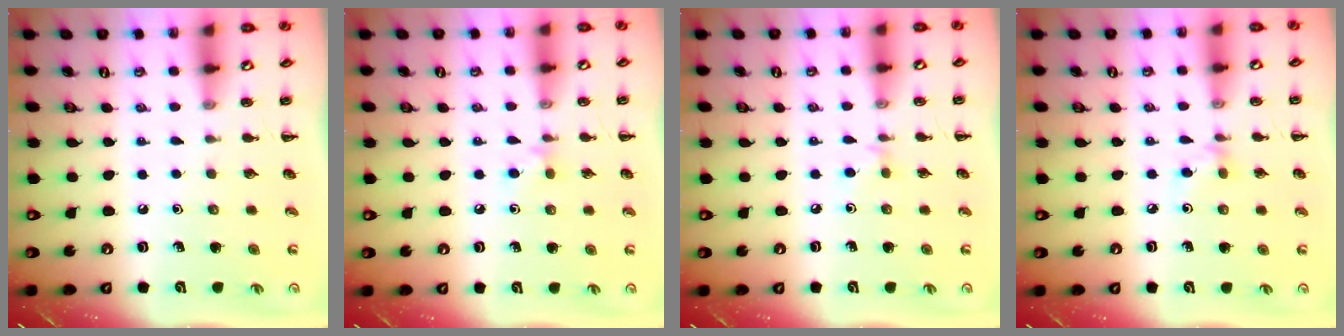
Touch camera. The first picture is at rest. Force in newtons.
{"total": 4.5, "press": 4.2, "slide": 1.5}
{"total": 2.8, "press": 2.6, "slide": 1.1}
{"total": 4.9, "press": 4.6, "slide": 1.6}